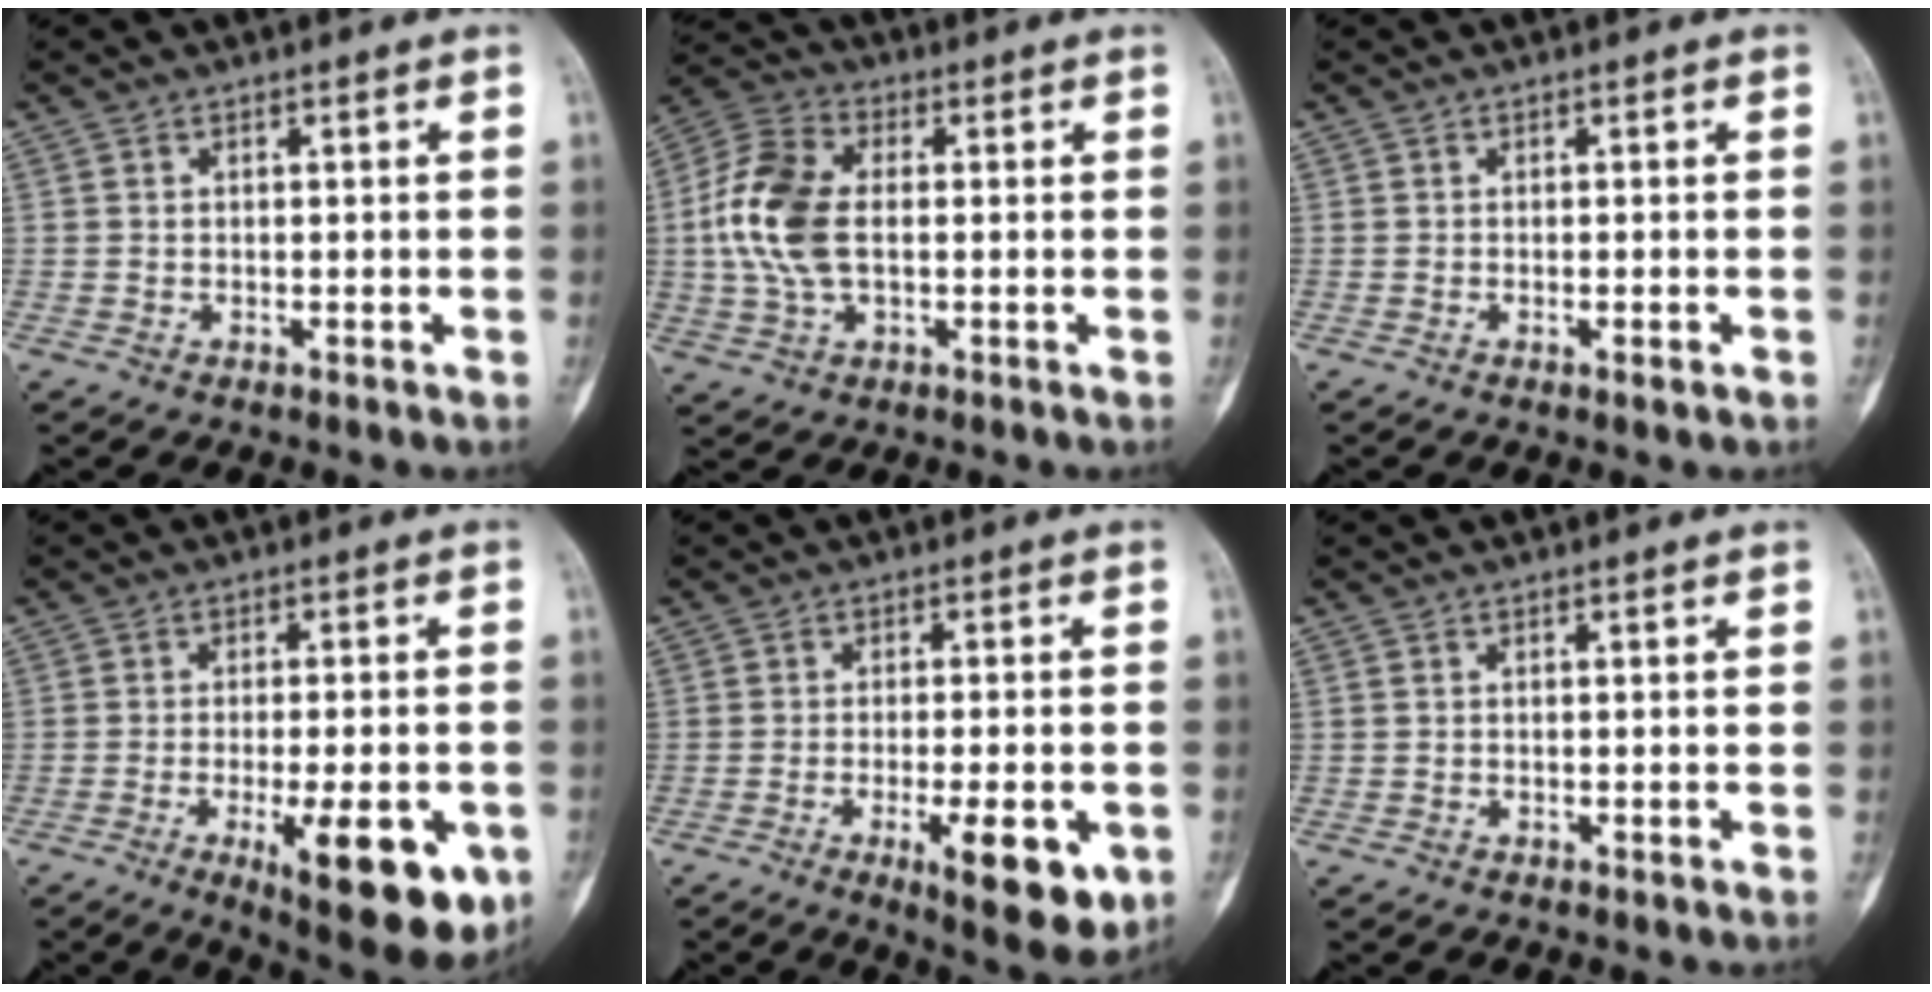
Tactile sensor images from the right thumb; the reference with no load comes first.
{"total": 12.7, "force": [0.4, 7.5, 10.3], "torque": [-0.220, 0.017, 0.004]}
{"total": 1.3, "force": [-0.4, 0.3, 1.1], "torque": [-0.013, 0.002, -0.004]}
{"total": 15.9, "force": [-5.6, 5.2, 13.9], "torque": [-0.148, -0.002, -0.063]}
{"total": 11.5, "force": [-4.1, 3.6, 10.2], "torque": [-0.128, -0.007, -0.050]}
{"total": 0.0}